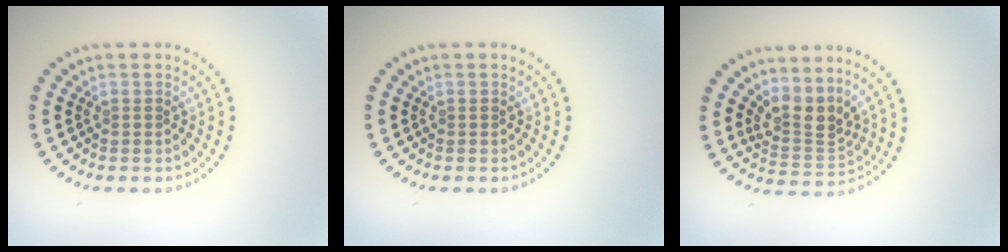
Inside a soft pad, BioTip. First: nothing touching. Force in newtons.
{"total": 0.0}
{"total": 3.1, "press": 2.3, "slide": 2.1}